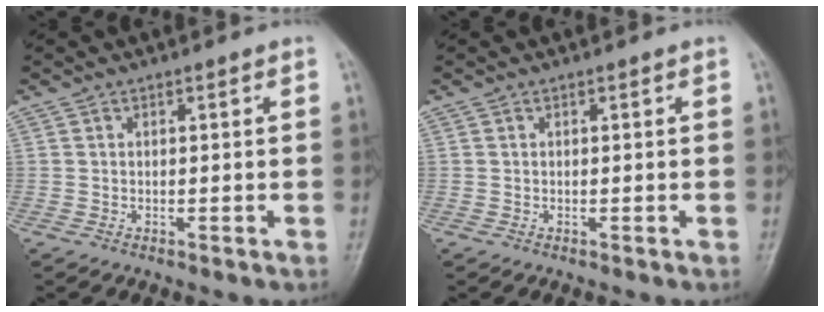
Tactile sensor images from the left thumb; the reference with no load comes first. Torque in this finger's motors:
{"motor_torque": [0.00, 0.00, 0.00, -0.01, 0.00]}